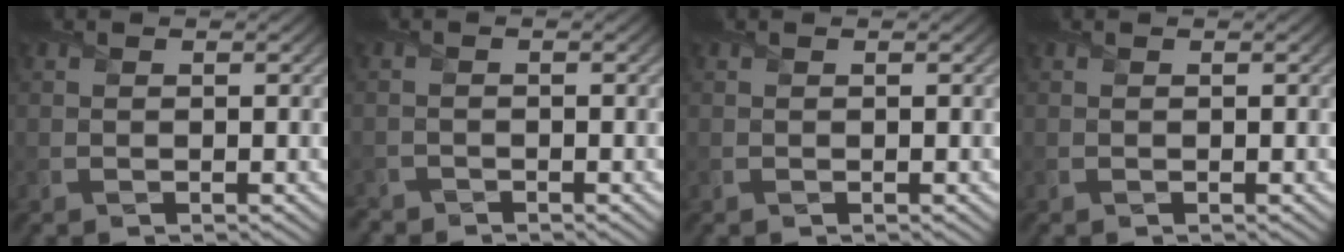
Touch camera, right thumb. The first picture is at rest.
{"total": 1.4, "force": [-1.3, 0.4, -0.1], "torque": [0.003, -0.004, -0.028]}
{"total": 0.0}
{"total": 0.0}